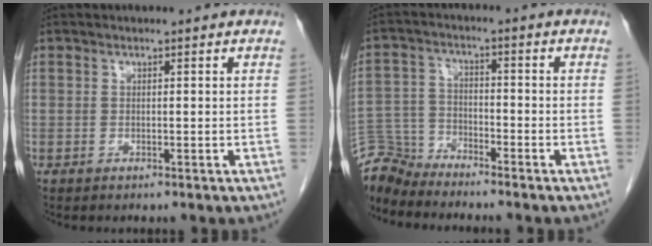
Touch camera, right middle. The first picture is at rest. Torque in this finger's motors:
{"motor_torque": [0.21, -0.21, -0.19, -0.11]}